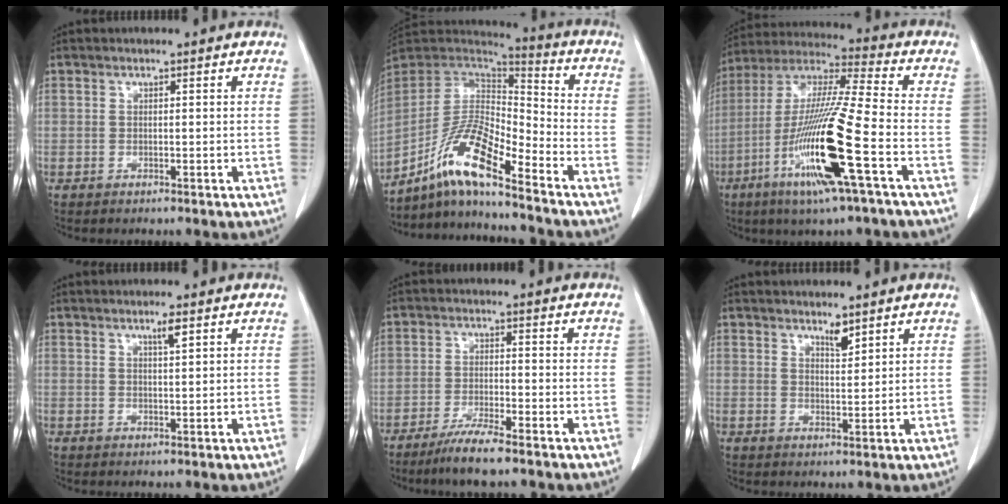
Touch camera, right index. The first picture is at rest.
{"total": 13.0, "force": [-8.8, 1.6, 9.5], "torque": [-0.188, 0.011, -0.163]}
{"total": 18.5, "force": [-6.7, -0.3, 17.2], "torque": [-0.360, -0.027, -0.134]}
{"total": 1.9, "force": [1.1, 0.0, 1.5], "torque": [-0.029, -0.003, 0.020]}
{"total": 5.6, "force": [-4.3, -0.2, 3.5], "torque": [-0.067, -0.015, -0.082]}
{"total": 2.3, "force": [1.9, 0.5, 1.2], "torque": [-0.025, -0.007, 0.036]}